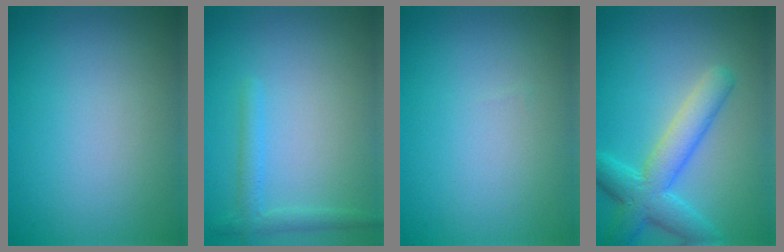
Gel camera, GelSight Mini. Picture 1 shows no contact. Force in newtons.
{"total": 1.9, "press": 1.8, "slide": 0.2}
{"total": 0.0}
{"total": 5.7, "press": 5.6, "slide": 0.2}